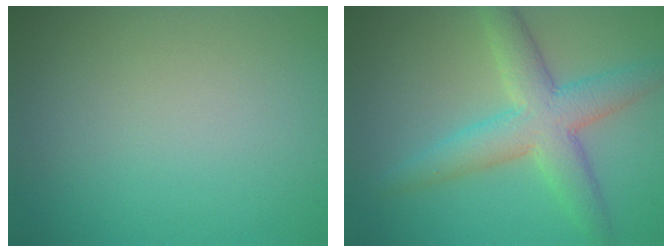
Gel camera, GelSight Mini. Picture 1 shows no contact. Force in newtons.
{"total": 5.9, "press": 5.9, "slide": 0.1}